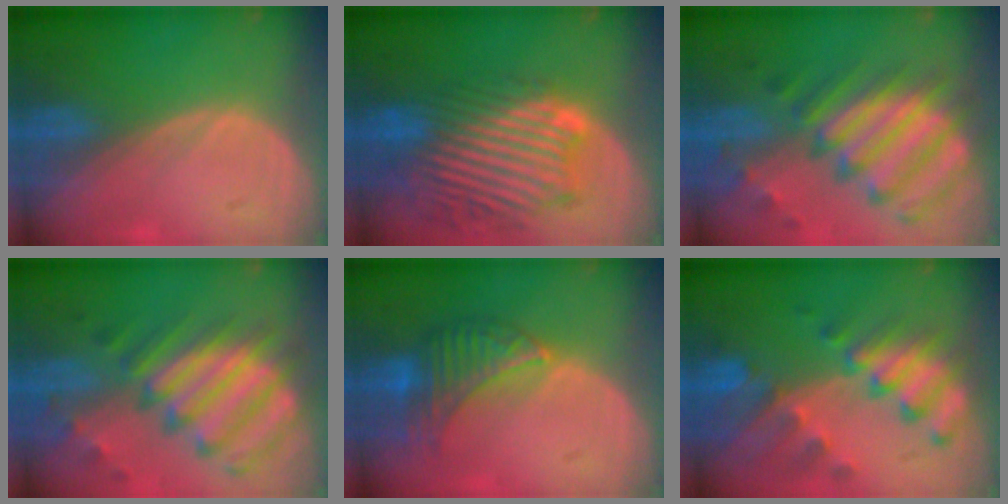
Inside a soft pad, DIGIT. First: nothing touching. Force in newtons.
{"total": 13.0, "press": 11.6, "slide": 5.8}
{"total": 11.9, "press": 10.3, "slide": 5.9}
{"total": 11.9, "press": 10.3, "slide": 5.9}
{"total": 7.6, "press": 7.0, "slide": 2.9}
{"total": 10.2, "press": 8.9, "slide": 5.1}